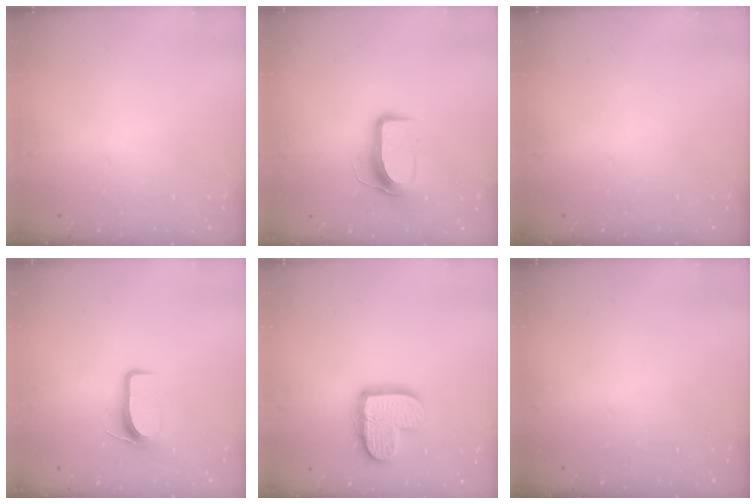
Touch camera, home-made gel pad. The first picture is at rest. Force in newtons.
{"total": 9.4, "press": 9.3, "slide": 0.9}
{"total": 0.0}
{"total": 7.9, "press": 7.9, "slide": 0.7}
{"total": 14.2, "press": 14.2, "slide": 1.1}
{"total": 0.0}